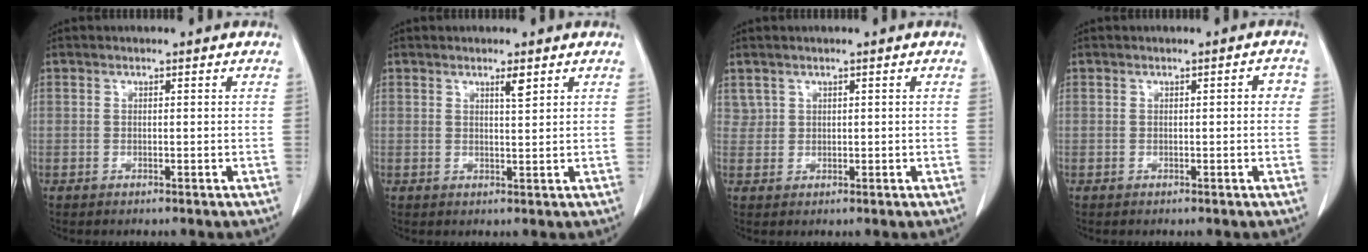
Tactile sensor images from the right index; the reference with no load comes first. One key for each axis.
{"total": 1.8, "fx": 1.1, "fy": 0.0, "fz": 1.3, "tx": -0.024, "ty": -0.004, "tz": 0.019}
{"total": 1.5, "fx": 1.0, "fy": 1.1, "fz": 0.1, "tx": 0.009, "ty": 0.004, "tz": 0.016}
{"total": 1.6, "fx": 0.1, "fy": 0.6, "fz": 1.5, "tx": -0.013, "ty": 0.005, "tz": 0.000}